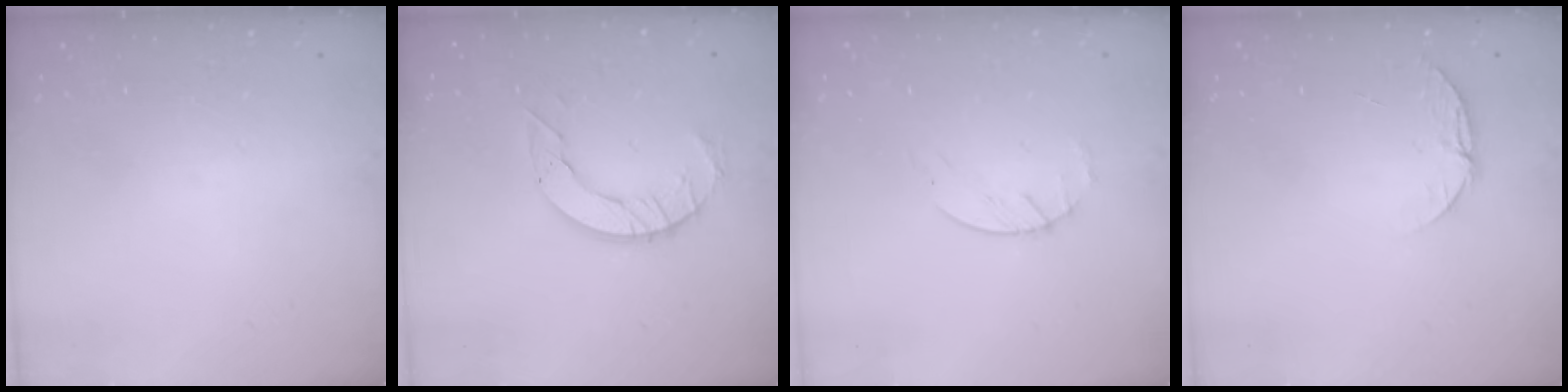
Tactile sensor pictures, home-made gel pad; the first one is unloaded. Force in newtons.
{"total": 9.0, "press": 8.9, "slide": 0.8}
{"total": 2.2, "press": 2.2, "slide": 0.3}
{"total": 5.6, "press": 5.6, "slide": 0.6}